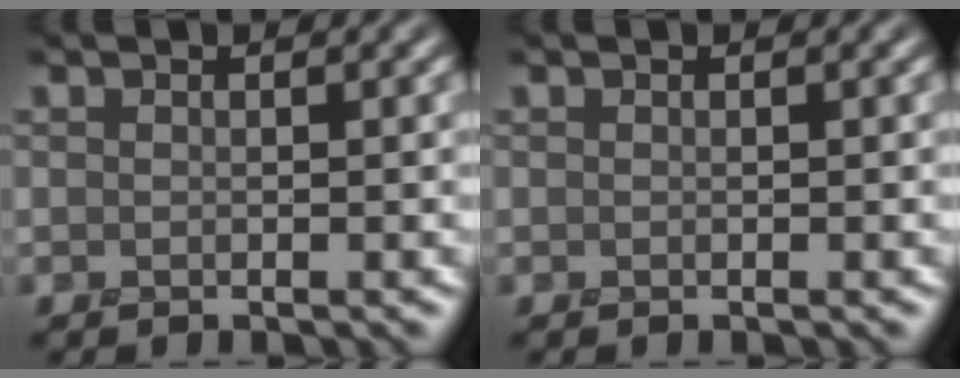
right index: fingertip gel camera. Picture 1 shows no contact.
{"total": 0.0}